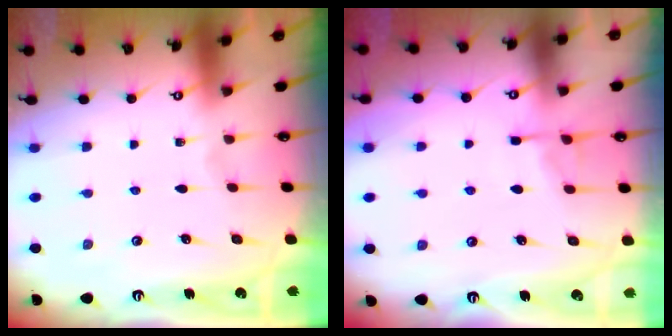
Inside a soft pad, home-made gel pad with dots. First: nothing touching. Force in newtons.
{"total": 4.7, "press": 4.7, "slide": 0.7}